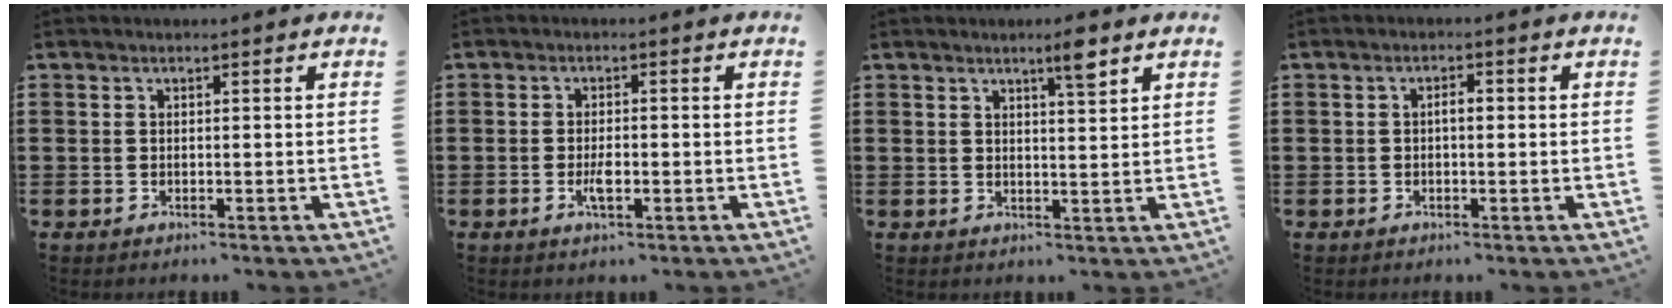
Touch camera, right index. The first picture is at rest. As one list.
[{"total": 2.8, "force": [-0.8, 0.8, 2.6], "torque": [-0.052, -0.002, -0.017]}, {"total": 3.9, "force": [2.8, 0.1, 2.8], "torque": [-0.042, -0.005, 0.043]}, {"total": 1.7, "force": [-0.2, 0.5, 1.6], "torque": [-0.030, 0.002, -0.004]}]